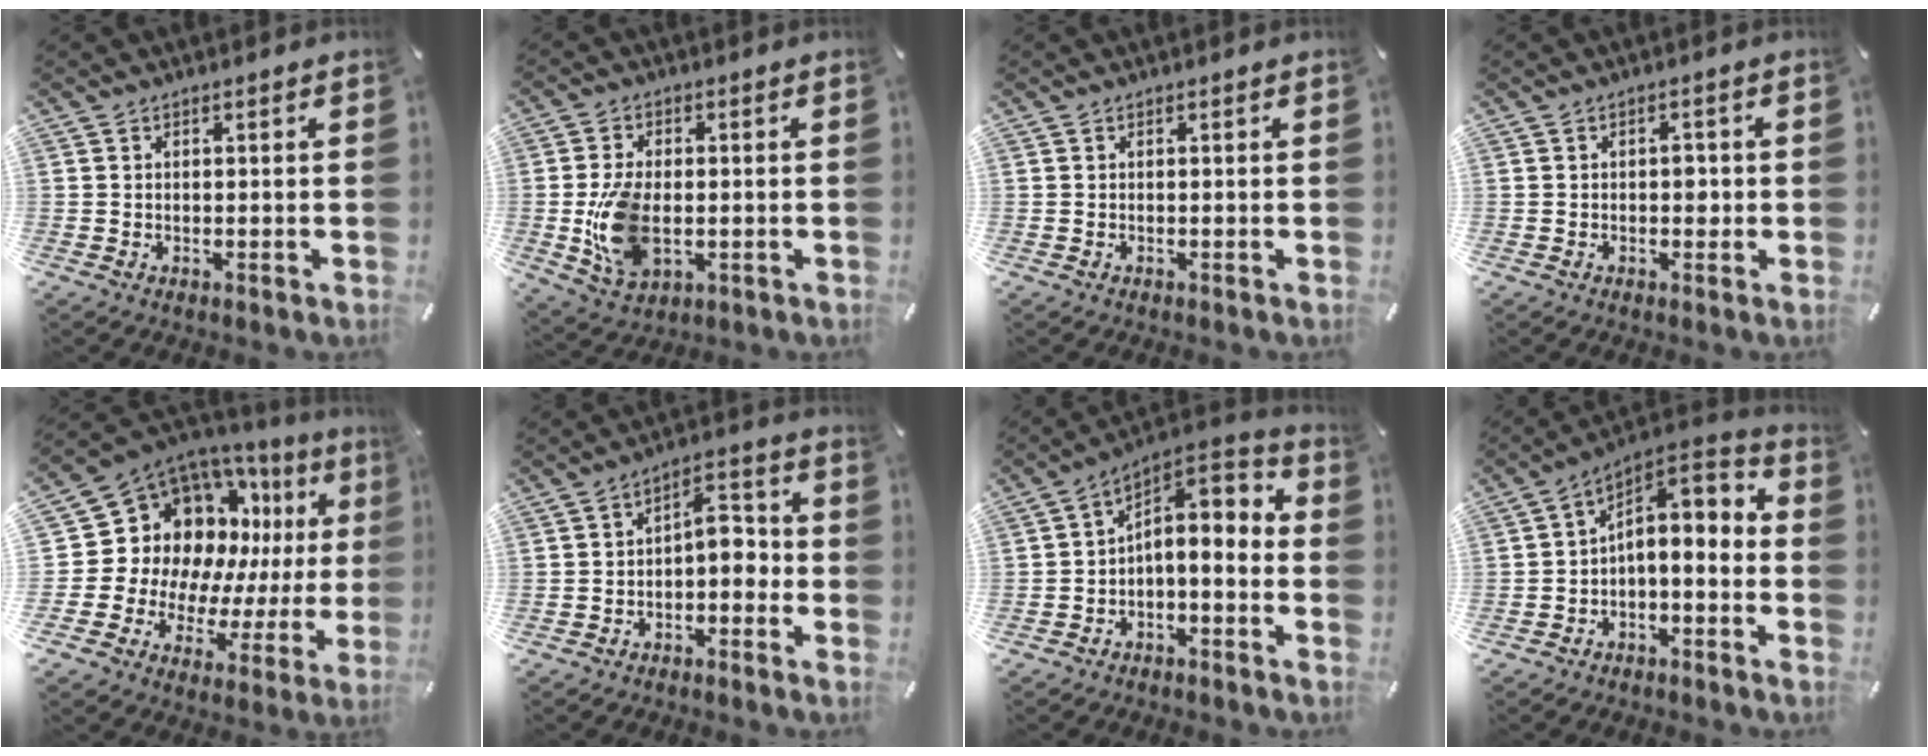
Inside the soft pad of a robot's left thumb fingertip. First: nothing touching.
{"total": 11.4, "force": [-1.5, 7.1, 8.7], "torque": [-0.194, -0.011, -0.024]}
{"total": 0.0}
{"total": 2.3, "force": [-0.1, 1.6, 1.6], "torque": [-0.016, -0.002, -0.009]}
{"total": 15.1, "force": [7.2, 11.7, 6.2], "torque": [-0.092, -0.092, 0.149]}
{"total": 6.4, "force": [-1.7, 3.9, 4.9], "torque": [-0.072, 0.010, -0.035]}
{"total": 5.5, "force": [0.1, 3.8, 4.0], "torque": [-0.046, -0.022, -0.005]}
{"total": 5.3, "force": [0.1, 3.8, 3.7], "torque": [-0.044, -0.025, -0.005]}